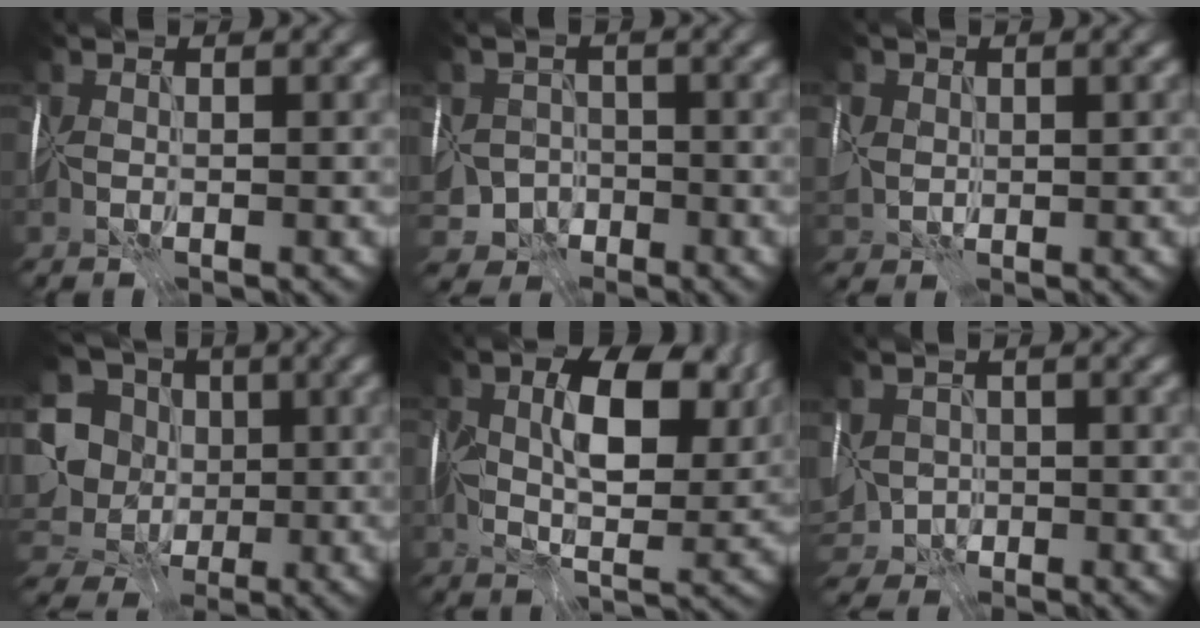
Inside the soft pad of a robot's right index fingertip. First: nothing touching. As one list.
[{"total": 6.2, "force": [-3.3, 5.0, 1.6], "torque": [-0.006, -0.013, -0.055]}, {"total": 3.5, "force": [0.8, 2.9, 1.8], "torque": [-0.045, 0.005, 0.017]}, {"total": 10.8, "force": [-0.2, 9.6, 4.9], "torque": [-0.122, 0.011, -0.021]}, {"total": 9.6, "force": [2.5, 5.2, 7.6], "torque": [-0.131, -0.001, 0.039]}, {"total": 4.9, "force": [-0.8, 3.8, 3.0], "torque": [-0.065, -0.008, -0.018]}]